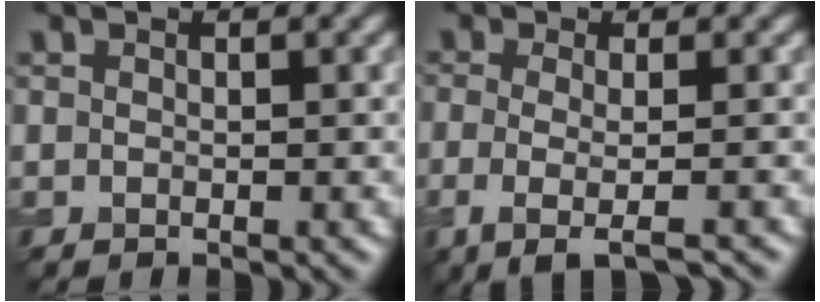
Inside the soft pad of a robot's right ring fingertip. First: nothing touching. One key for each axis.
{"total": 3.6, "fx": -1.0, "fy": 1.1, "fz": 3.3, "tx": -0.052, "ty": -0.011, "tz": -0.022}